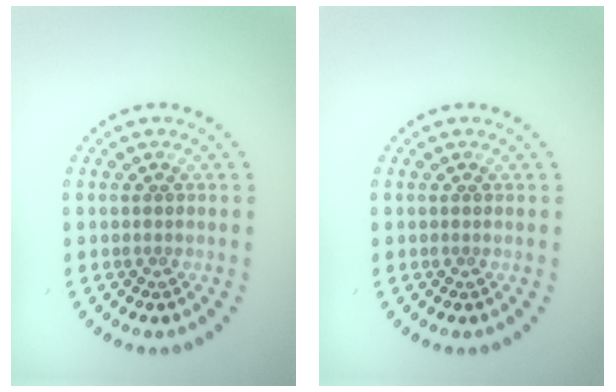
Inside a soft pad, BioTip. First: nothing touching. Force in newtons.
{"total": 0.0}